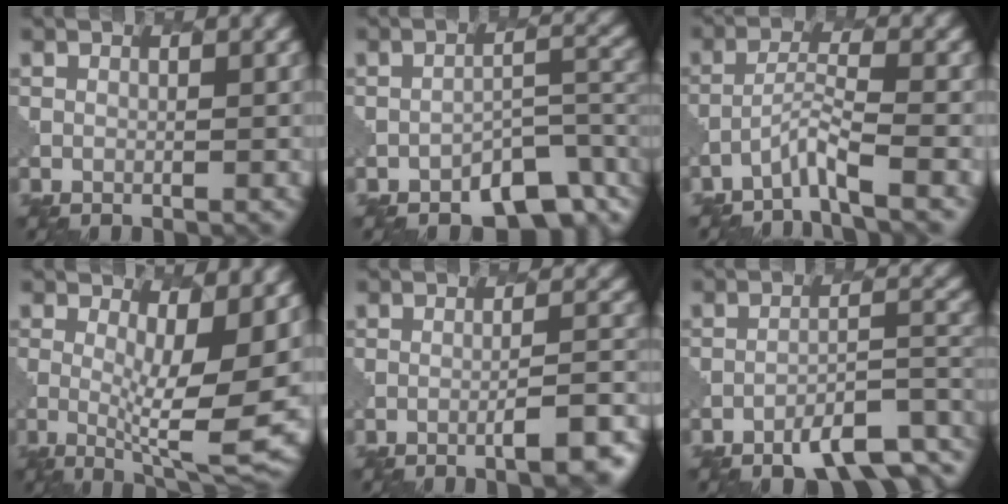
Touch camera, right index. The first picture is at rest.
{"total": 5.0, "force": [-3.2, 2.2, 3.0], "torque": [-0.038, 0.005, -0.052]}
{"total": 2.7, "force": [-2.1, -0.1, 1.8], "torque": [-0.038, 0.009, -0.053]}
{"total": 8.7, "force": [0.6, 2.3, 8.3], "torque": [-0.131, -0.017, 0.013]}
{"total": 5.3, "force": [-3.0, 1.2, 4.2], "torque": [-0.048, 0.010, -0.045]}
{"total": 6.6, "force": [-4.4, 2.0, 4.5], "torque": [-0.071, 0.001, -0.067]}